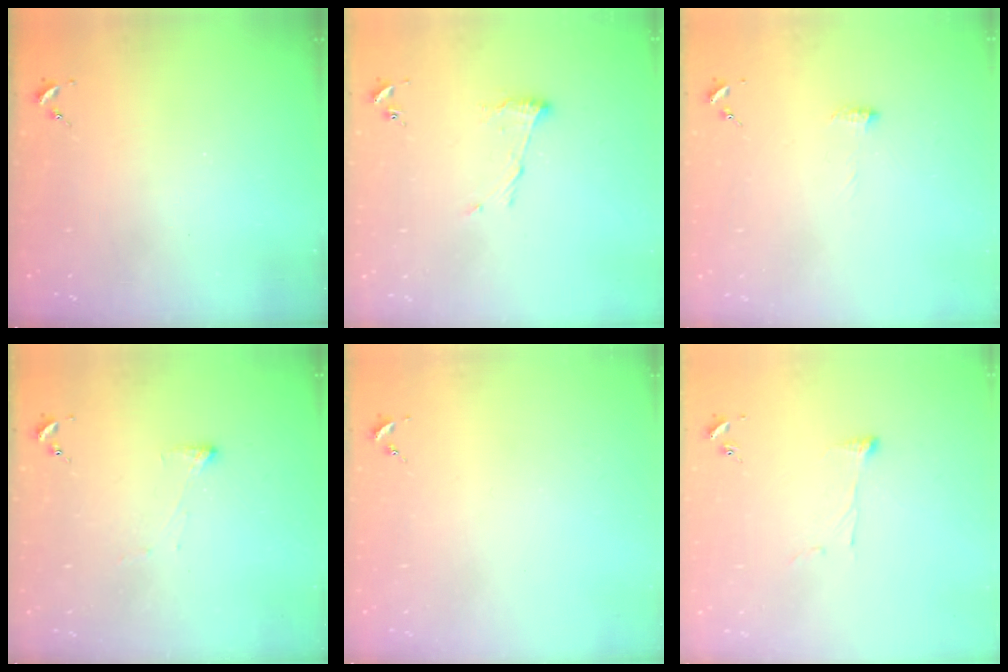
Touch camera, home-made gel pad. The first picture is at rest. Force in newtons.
{"total": 8.2, "press": 8.2, "slide": 0.3}
{"total": 5.2, "press": 5.1, "slide": 0.6}
{"total": 3.5, "press": 3.4, "slide": 0.7}
{"total": 0.0}
{"total": 6.4, "press": 6.4, "slide": 0.6}